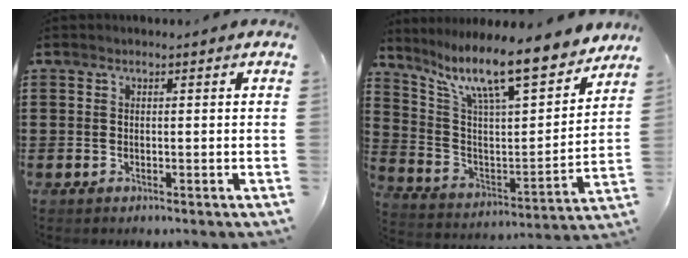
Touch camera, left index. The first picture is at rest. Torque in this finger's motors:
{"motor_torque": [2.14, 0.00, 0.87, 0.21]}